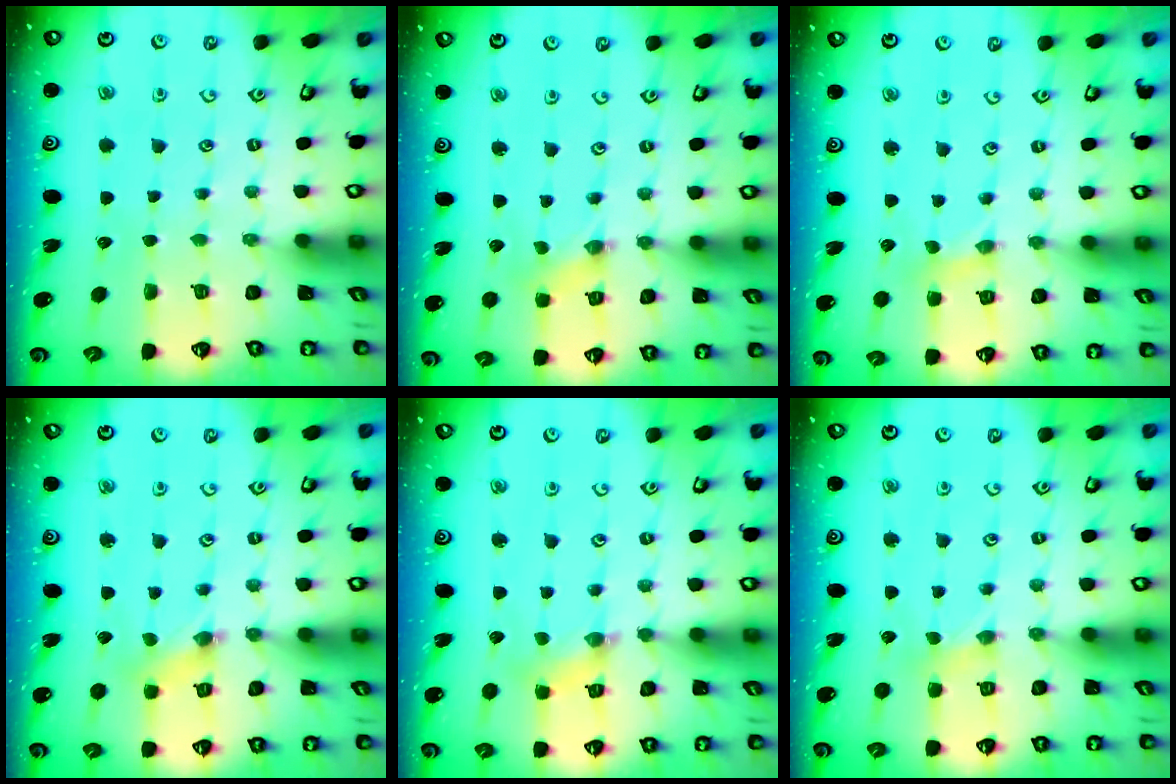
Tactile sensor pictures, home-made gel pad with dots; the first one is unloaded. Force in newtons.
{"total": 0.6, "press": 0.6, "slide": 0.1}
{"total": 2.9, "press": 2.9, "slide": 0.4}
{"total": 1.4, "press": 1.4, "slide": 0.2}
{"total": 3.3, "press": 3.3, "slide": 0.4}
{"total": 1.9, "press": 1.8, "slide": 0.4}